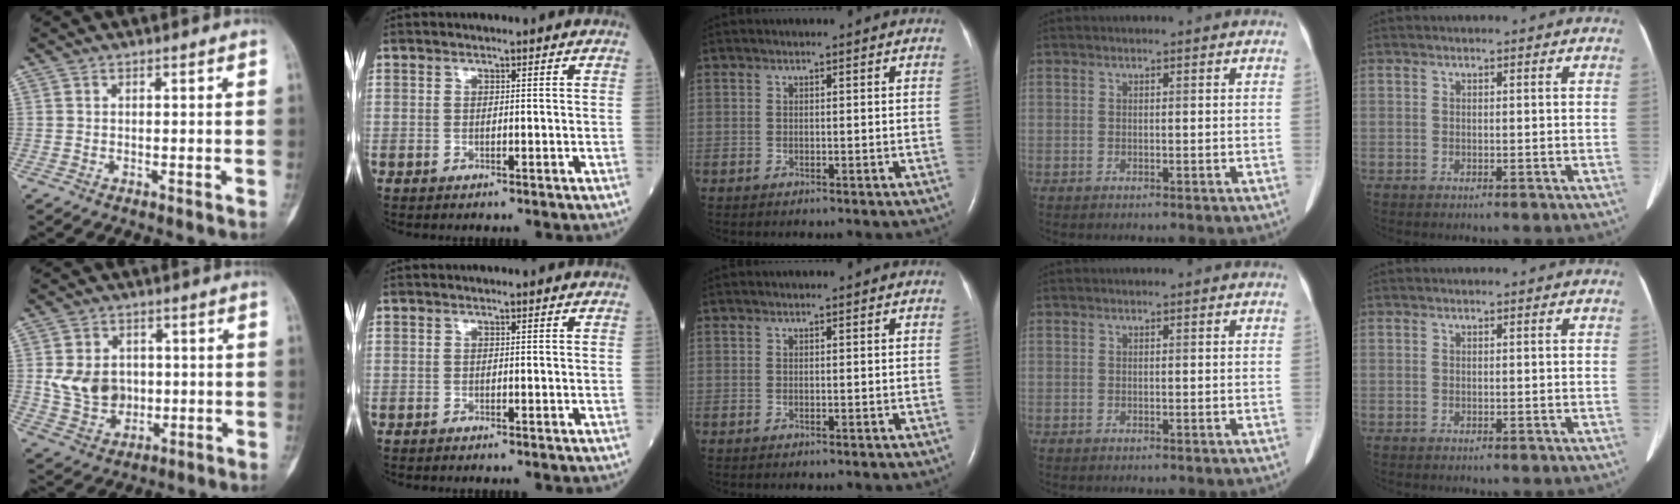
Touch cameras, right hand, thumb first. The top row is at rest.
{"thumb": {"total": 9.7, "force": [0.3, 8.1, 5.4], "torque": [-0.062, -0.004, 0.015]}}